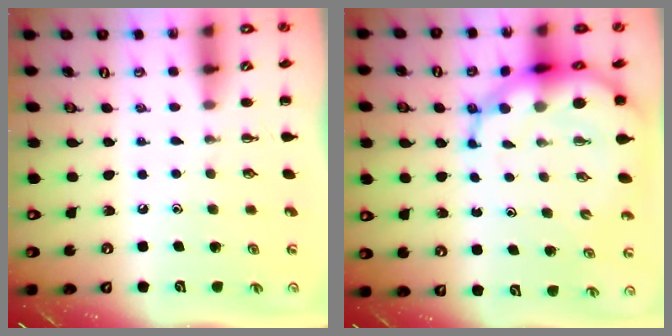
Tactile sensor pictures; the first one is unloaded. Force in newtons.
{"total": 11.5, "press": 11.1, "slide": 3.2}